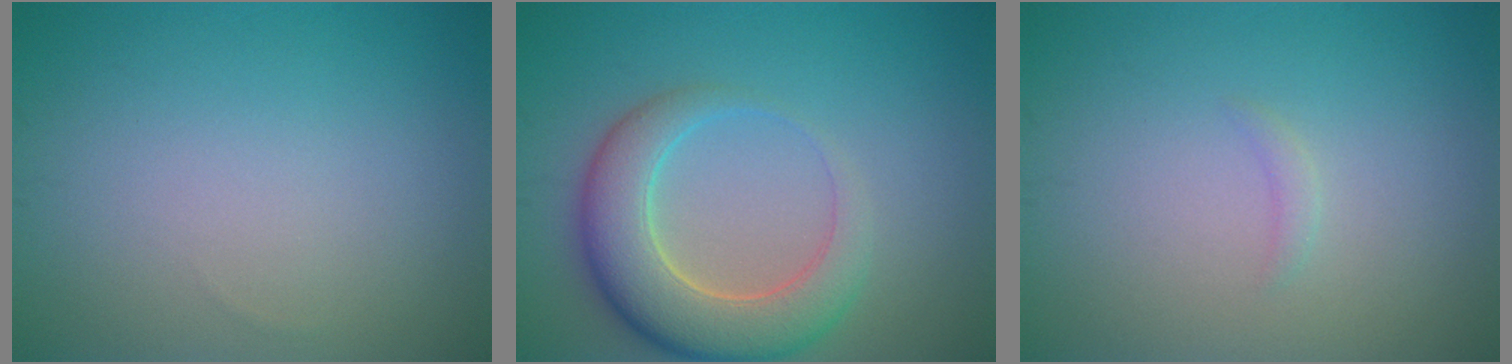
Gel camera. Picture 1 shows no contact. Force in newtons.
{"total": 6.7, "press": 6.7, "slide": 0.5}
{"total": 0.7, "press": 0.7, "slide": 0.1}